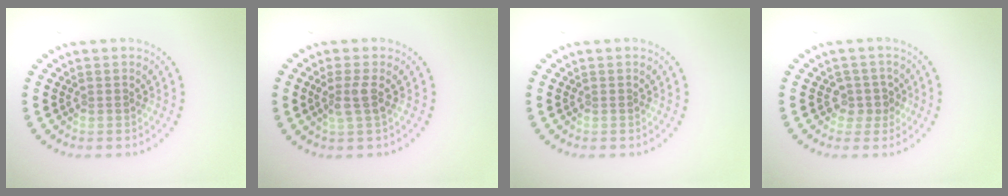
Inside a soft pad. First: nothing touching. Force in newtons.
{"total": 1.9, "press": 1.5, "slide": 1.2}
{"total": 0.0}
{"total": 1.9, "press": 1.4, "slide": 1.3}